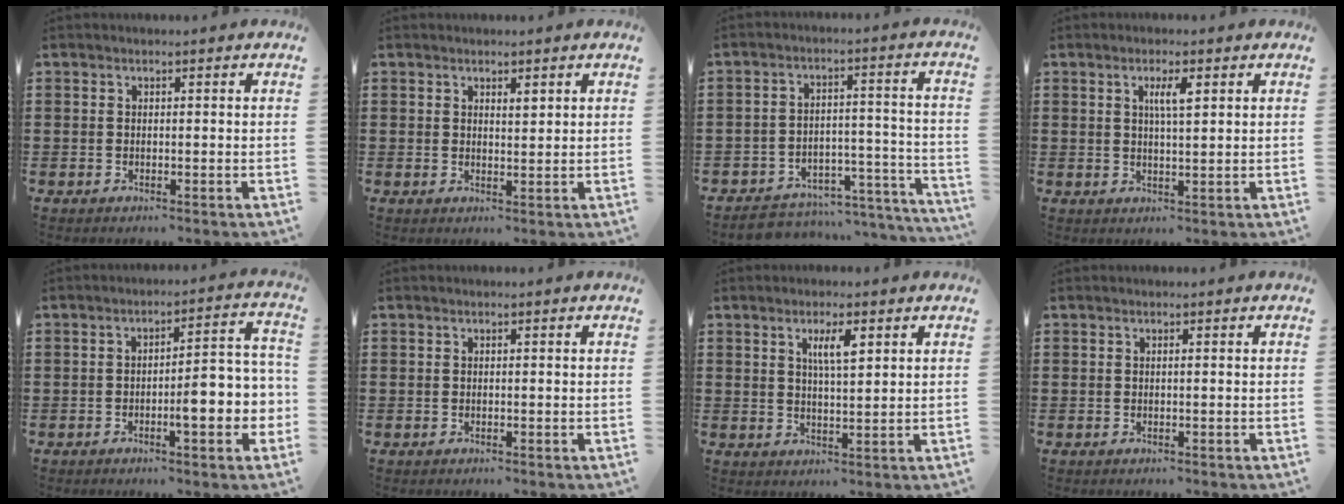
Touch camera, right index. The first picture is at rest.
{"total": 1.5, "force": [1.2, 0.5, 0.7], "torque": [-0.006, 0.001, 0.019]}
{"total": 4.2, "force": [-3.8, 1.6, 0.6], "torque": [-0.016, 0.009, -0.081]}
{"total": 3.2, "force": [1.1, 0.7, 2.9], "torque": [-0.061, 0.007, 0.016]}
{"total": 6.3, "force": [-1.9, 1.7, 5.8], "torque": [-0.081, -0.008, -0.036]}
{"total": 0.0}
{"total": 4.0, "force": [1.7, 1.0, 3.5], "torque": [-0.066, 0.003, 0.025]}
{"total": 0.0}